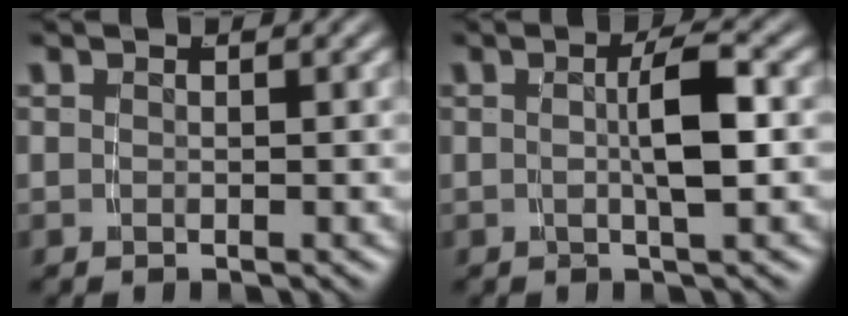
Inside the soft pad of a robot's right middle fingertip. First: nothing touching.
{"total": 3.4, "force": [-0.1, 0.0, 3.4], "torque": [-0.047, 0.003, 0.000]}